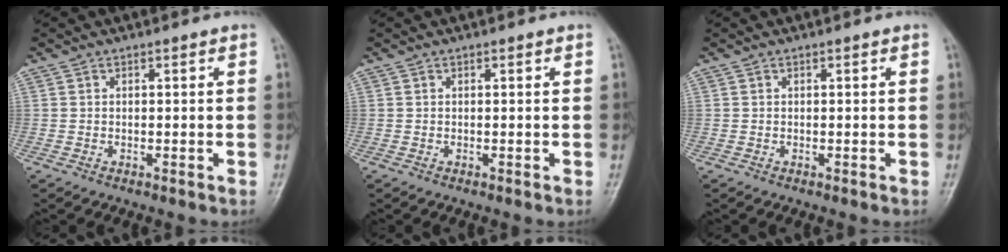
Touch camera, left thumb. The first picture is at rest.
{"total": 0.0}
{"total": 0.0}